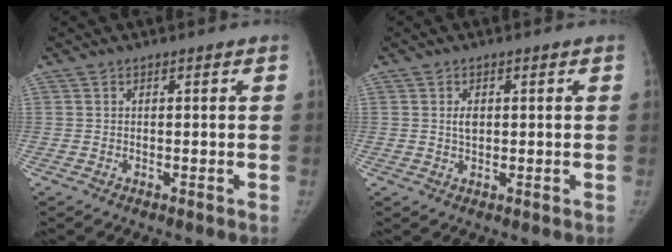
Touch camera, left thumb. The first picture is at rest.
{"total": 2.1, "force": [0.5, 1.3, 1.6], "torque": [-0.023, 0.000, 0.009]}